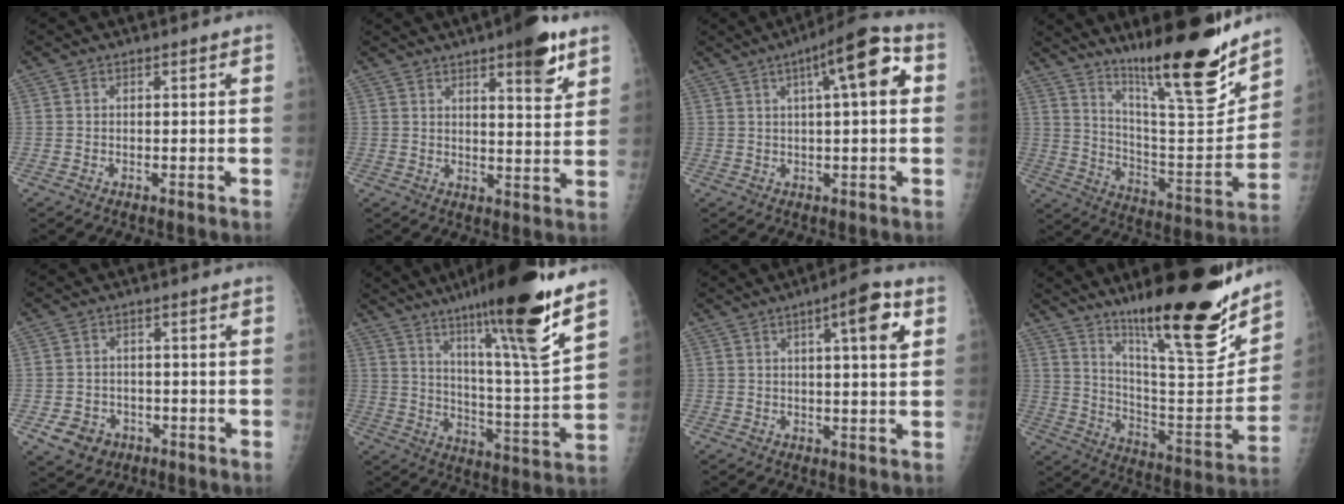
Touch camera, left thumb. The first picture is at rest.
{"total": 9.5, "force": [5.7, 2.4, 7.2], "torque": [-0.083, -0.030, 0.075]}
{"total": 11.5, "force": [3.2, 2.8, 10.7], "torque": [-0.151, 0.024, 0.040]}
{"total": 21.4, "force": [16.1, 3.3, 13.7], "torque": [-0.180, -0.109, 0.269]}
{"total": 6.4, "force": [-3.1, 5.3, 1.8], "torque": [-0.017, 0.019, -0.041]}
{"total": 21.5, "force": [14.1, 1.3, 16.2], "torque": [-0.230, -0.068, 0.227]}
{"total": 8.1, "force": [3.0, 1.8, 7.3], "torque": [-0.097, -0.004, 0.037]}
{"total": 25.1, "force": [17.7, 5.1, 17.0], "torque": [-0.231, -0.101, 0.289]}